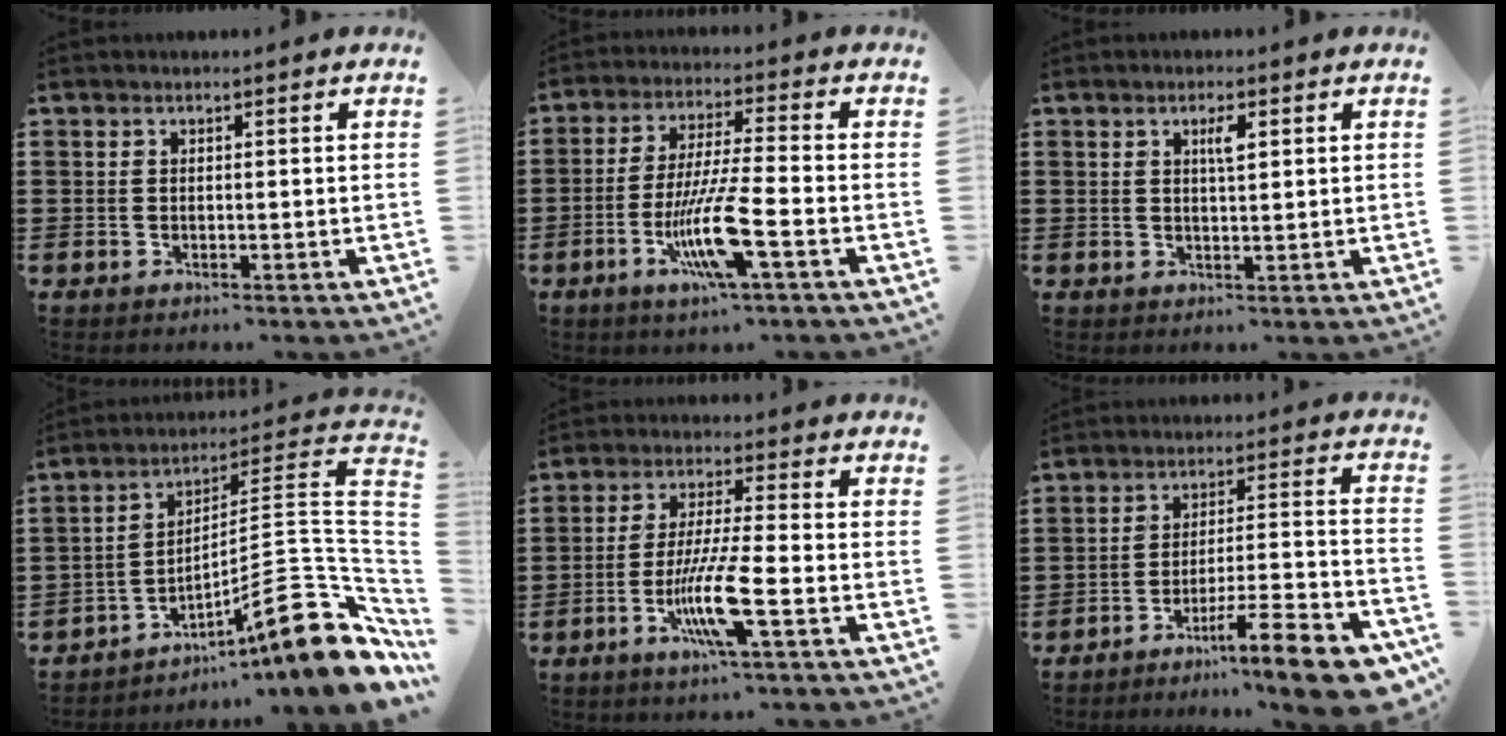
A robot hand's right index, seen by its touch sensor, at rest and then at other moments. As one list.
[{"total": 10.7, "force": [-4.2, 1.1, 9.8], "torque": [-0.199, -0.014, -0.083]}, {"total": 2.5, "force": [1.0, 0.7, 2.2], "torque": [-0.038, 0.003, 0.012]}, {"total": 14.2, "force": [-7.0, 3.0, 12.0], "torque": [-0.159, -0.006, -0.122]}, {"total": 9.3, "force": [-3.6, 0.8, 8.5], "torque": [-0.179, -0.016, -0.073]}, {"total": 11.9, "force": [-9.1, 0.9, 7.6], "torque": [-0.104, 0.026, -0.165]}]